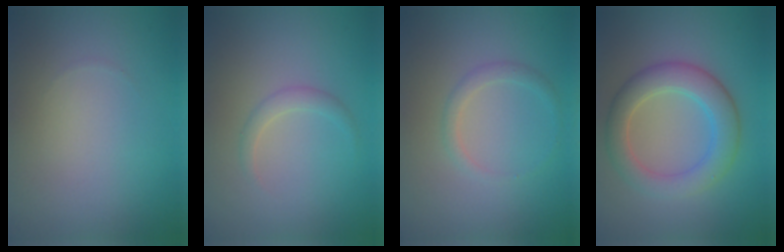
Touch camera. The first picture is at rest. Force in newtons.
{"total": 1.2, "press": 1.2, "slide": 0.0}
{"total": 1.3, "press": 1.3, "slide": 0.1}
{"total": 4.9, "press": 4.8, "slide": 0.4}